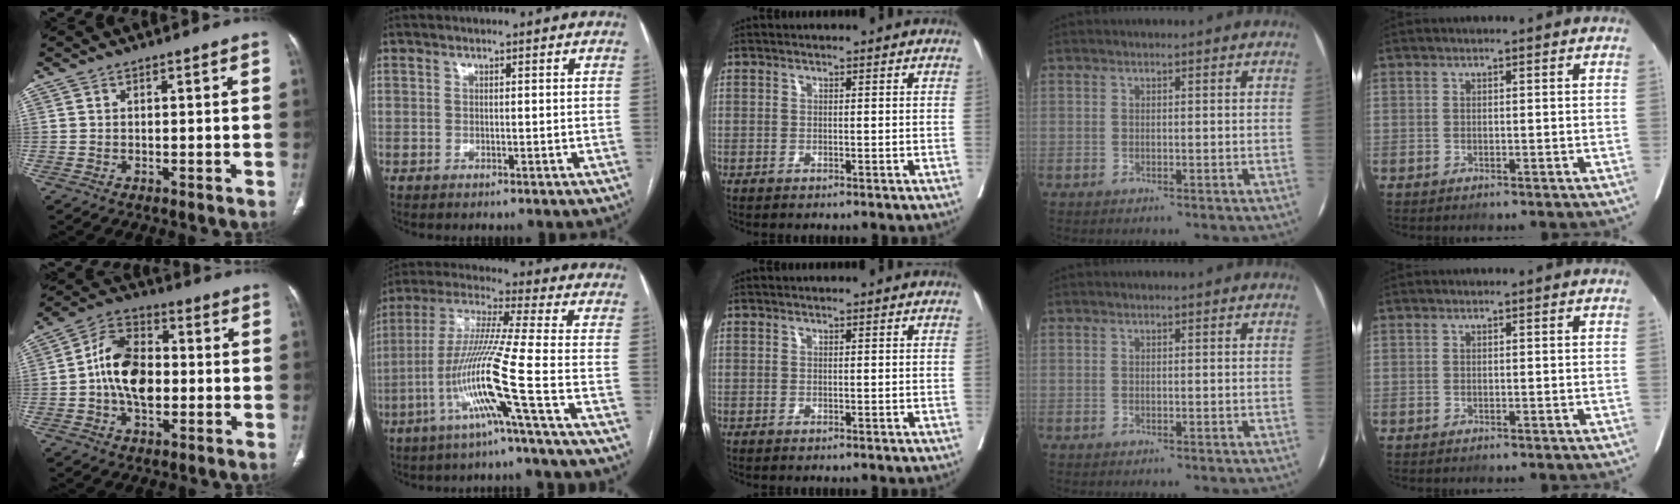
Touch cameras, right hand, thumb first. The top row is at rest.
{"thumb": {"total": 12.9, "force": [-0.9, 8.4, 9.7], "torque": [-0.151, 0.025, -0.023]}, "index": {"total": 12.7, "force": [-4.9, -2.4, 11.5], "torque": [-0.232, -0.009, -0.103]}}